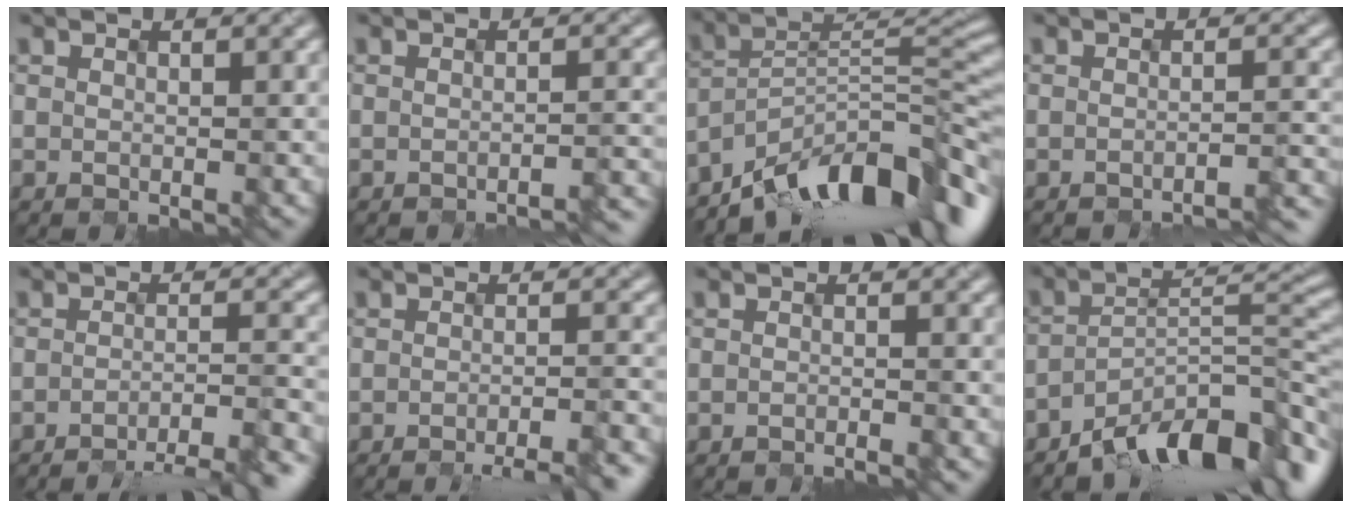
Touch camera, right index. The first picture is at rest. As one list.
[{"total": 2.4, "force": [-2.0, 0.3, 1.4], "torque": [-0.007, 0.002, -0.034]}, {"total": 12.3, "force": [-9.6, 3.5, 6.9], "torque": [-0.095, 0.024, -0.174]}, {"total": 3.1, "force": [-2.7, 0.3, 1.6], "torque": [-0.011, 0.004, -0.042]}, {"total": 5.7, "force": [-4.4, 0.7, 3.7], "torque": [-0.047, 0.005, -0.061]}, {"total": 4.9, "force": [-3.4, 0.7, 3.5], "torque": [-0.037, 0.001, -0.045]}, {"total": 1.3, "force": [-1.3, 0.0, 0.3], "torque": [0.004, -0.005, -0.025]}, {"total": 10.3, "force": [-7.3, 3.0, 6.5], "torque": [-0.093, 0.008, -0.135]}]